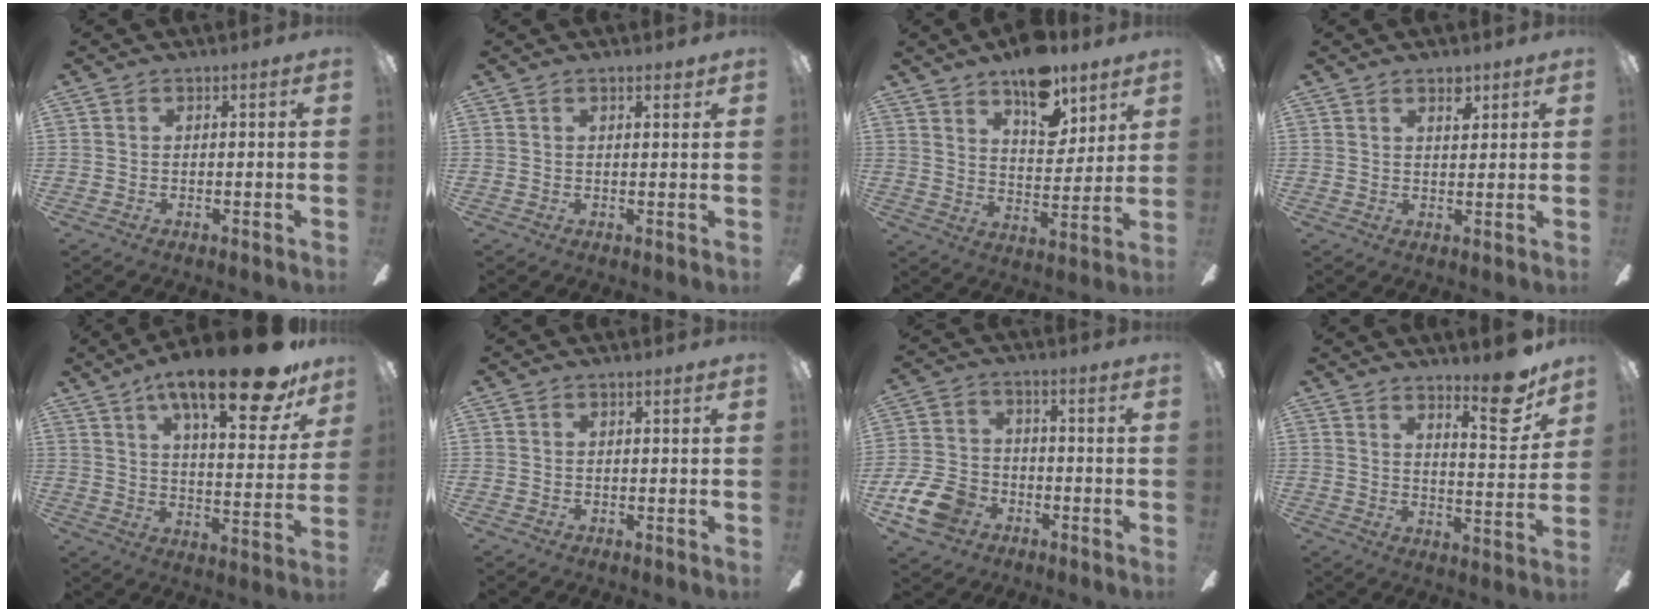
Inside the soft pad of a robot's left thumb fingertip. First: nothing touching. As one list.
[{"total": 1.8, "force": [1.2, 0.3, 1.2], "torque": [-0.019, -0.002, 0.020]}, {"total": 14.3, "force": [10.4, 6.7, 7.3], "torque": [-0.100, -0.059, 0.183]}, {"total": 3.8, "force": [2.6, 1.7, 2.3], "torque": [-0.017, -0.010, 0.039]}, {"total": 22.4, "force": [14.4, 6.9, 15.6], "torque": [-0.237, -0.081, 0.229]}, {"total": 0.0}, {"total": 11.3, "force": [-5.6, 8.0, 5.7], "torque": [-0.139, 0.036, -0.103]}, {"total": 11.6, "force": [8.5, 2.8, 7.5], "torque": [-0.092, -0.061, 0.137]}]